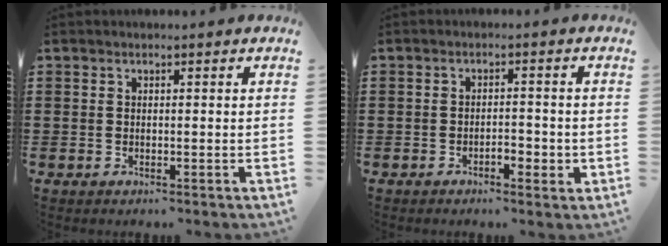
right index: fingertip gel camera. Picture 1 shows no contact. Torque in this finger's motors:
{"motor_torque": [0.04, -0.02, 0.03, 0.04]}